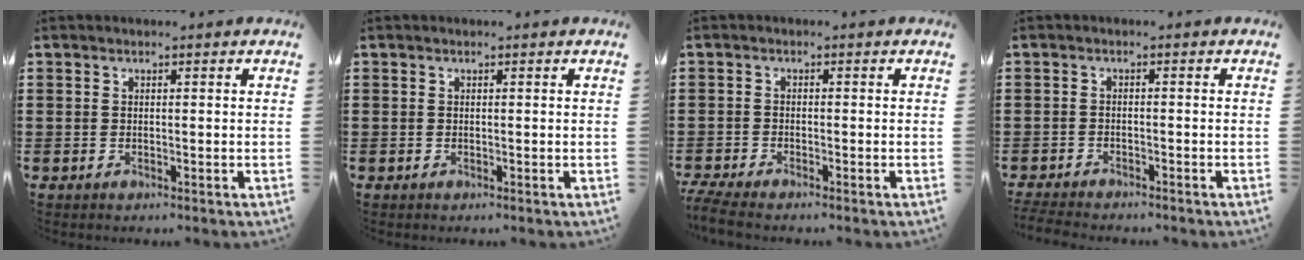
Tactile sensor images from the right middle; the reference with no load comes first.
{"total": 0.0}
{"total": 2.2, "force": [-2.0, 0.0, 1.0], "torque": [-0.030, -0.005, -0.044]}
{"total": 2.3, "force": [-2.2, 0.2, 0.2], "torque": [-0.016, -0.003, -0.050]}